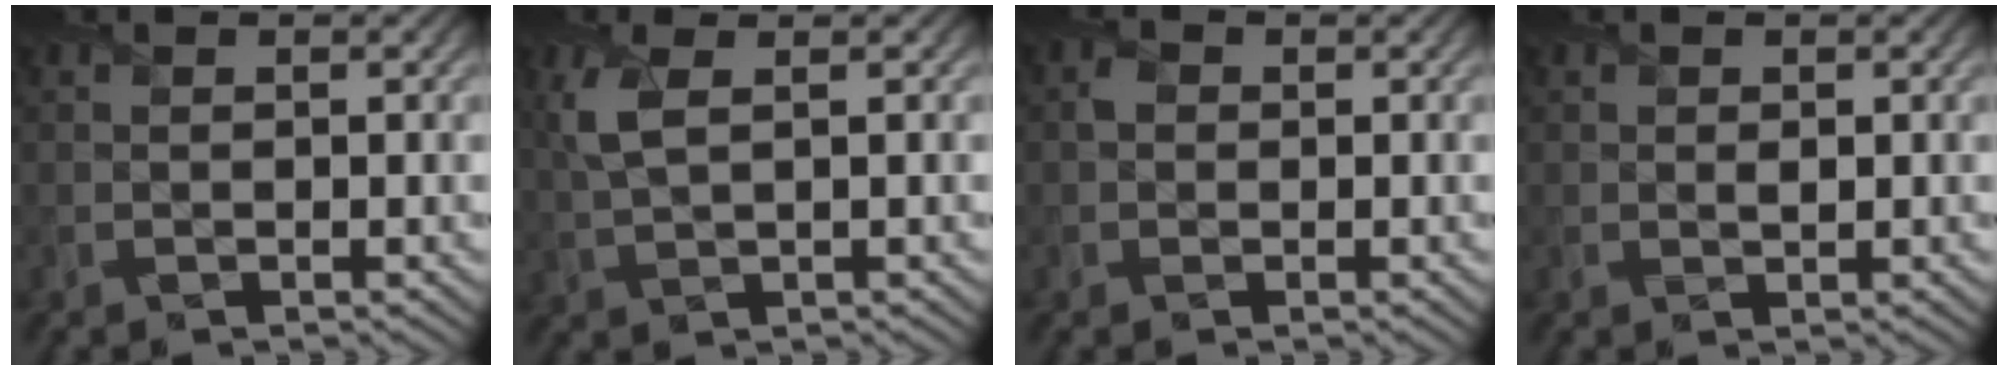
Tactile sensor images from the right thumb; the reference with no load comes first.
{"total": 3.8, "force": [1.3, 1.2, 3.4], "torque": [-0.093, 0.008, 0.026]}
{"total": 1.4, "force": [-0.1, 1.3, 0.4], "torque": [-0.008, -0.001, -0.009]}
{"total": 0.9, "force": [0.2, 0.7, 0.5], "torque": [-0.009, -0.006, 0.003]}